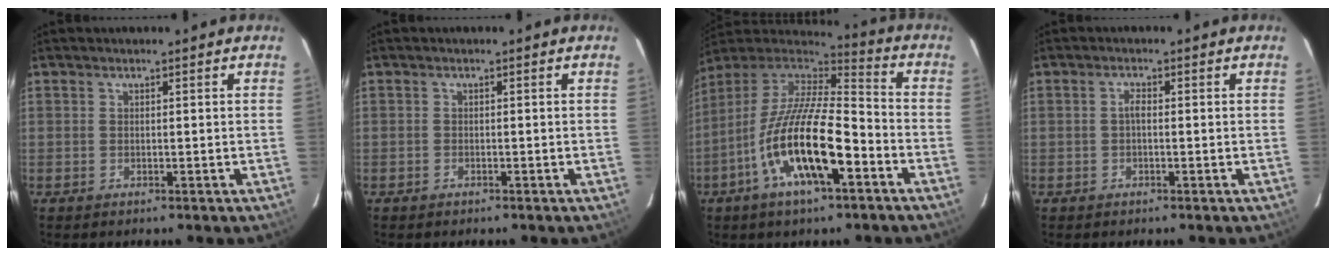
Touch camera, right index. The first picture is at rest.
{"total": 0.7, "force": [-0.6, 0.4, 0.0], "torque": [-0.002, 0.003, -0.010]}
{"total": 19.6, "force": [-7.9, 6.0, 17.0], "torque": [-0.318, -0.020, -0.153]}
{"total": 1.2, "force": [-0.2, 0.4, 1.1], "torque": [-0.022, 0.007, -0.006]}